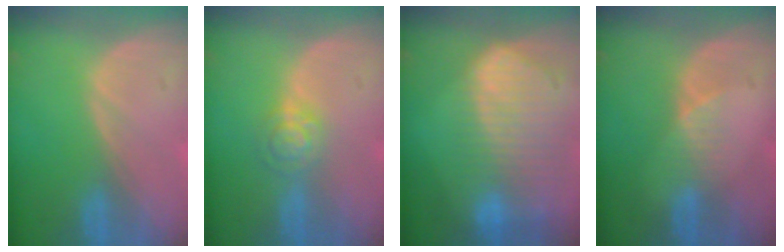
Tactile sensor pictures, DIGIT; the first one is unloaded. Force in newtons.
{"total": 4.0, "press": 3.7, "slide": 1.5}
{"total": 10.6, "press": 9.1, "slide": 5.3}
{"total": 2.6, "press": 2.2, "slide": 1.4}